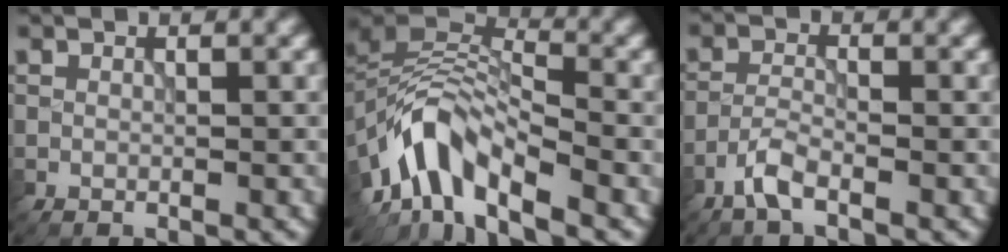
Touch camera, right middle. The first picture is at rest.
{"total": 7.8, "force": [-5.0, 3.2, 5.1], "torque": [-0.078, 0.009, -0.108]}
{"total": 2.4, "force": [-1.8, 0.5, 1.6], "torque": [-0.036, 0.002, -0.044]}